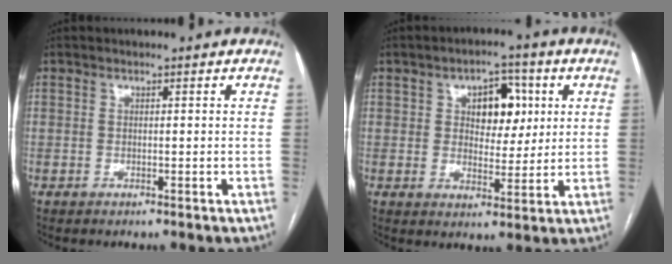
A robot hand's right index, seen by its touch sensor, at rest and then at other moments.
{"total": 7.7, "force": [2.4, 4.5, 5.8], "torque": [-0.078, 0.017, 0.042]}